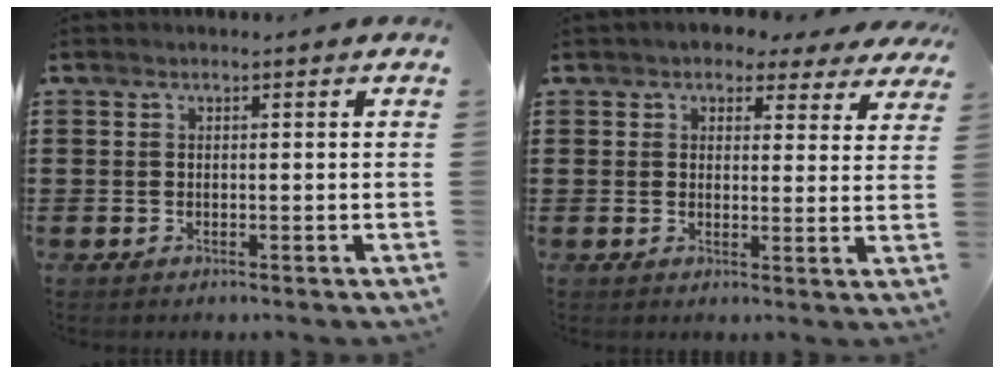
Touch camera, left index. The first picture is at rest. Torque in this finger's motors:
{"motor_torque": [1.03, -1.10, 0.02, 0.03]}